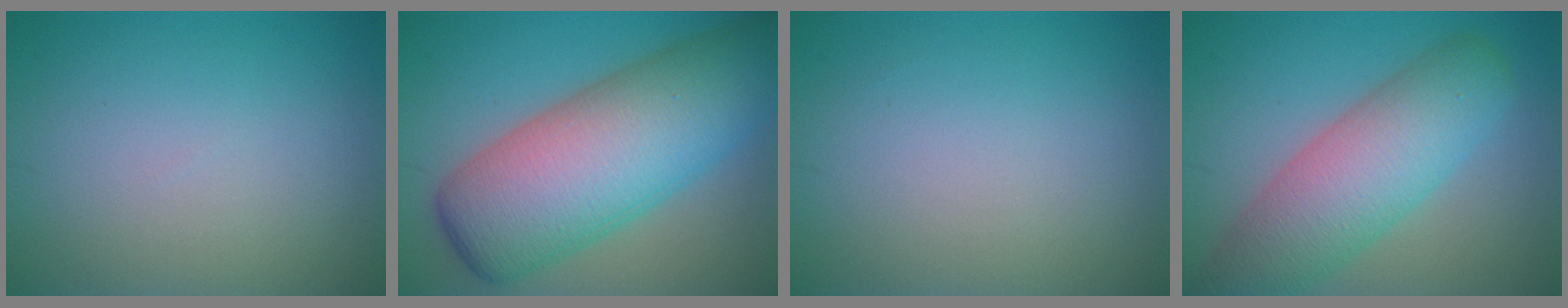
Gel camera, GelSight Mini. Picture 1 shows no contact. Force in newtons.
{"total": 13.6, "press": 13.6, "slide": 0.4}
{"total": 0.0}
{"total": 8.3, "press": 8.3, "slide": 0.4}